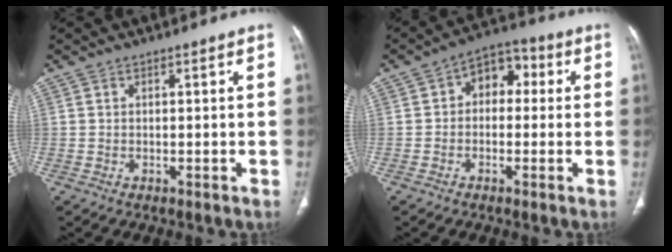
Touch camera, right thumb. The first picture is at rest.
{"total": 7.8, "force": [1.0, 5.5, 5.4], "torque": [-0.040, 0.028, 0.001]}